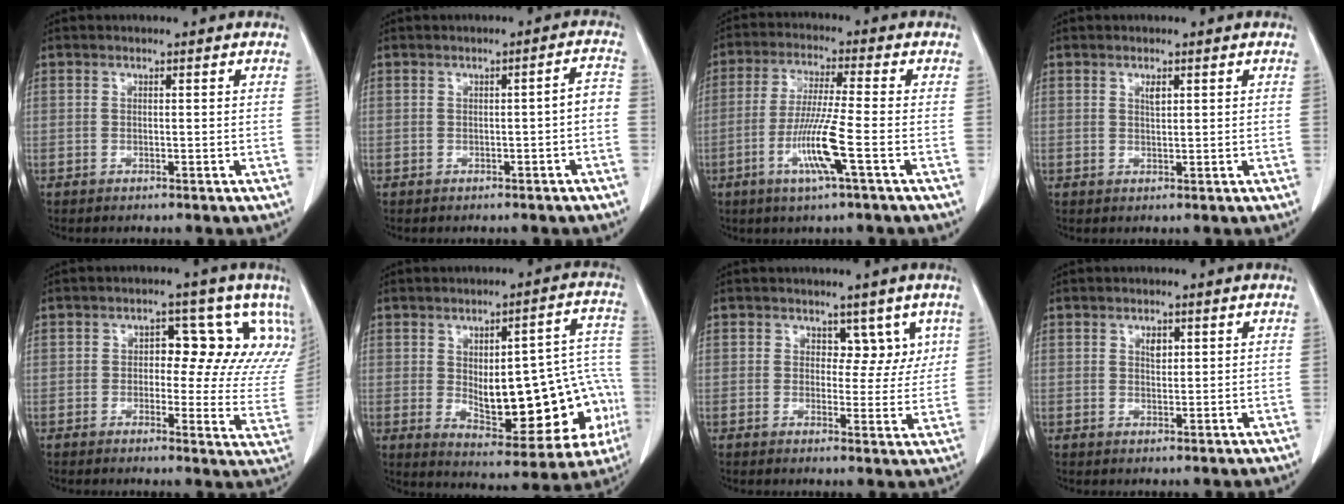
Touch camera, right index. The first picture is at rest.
{"total": 2.5, "force": [-0.9, 0.4, 2.3], "torque": [-0.025, 0.009, -0.012]}
{"total": 9.0, "force": [-3.1, -0.6, 8.4], "torque": [-0.166, -0.013, -0.063]}
{"total": 1.2, "force": [0.6, 0.4, 1.0], "torque": [-0.019, -0.001, 0.012]}
{"total": 11.5, "force": [4.8, 5.9, 8.6], "torque": [-0.082, 0.003, 0.039]}
{"total": 20.9, "force": [-2.7, 7.8, 19.2], "torque": [-0.197, 0.035, -0.004]}
{"total": 4.5, "force": [2.4, 3.1, 2.3], "torque": [-0.004, 0.003, 0.029]}
{"total": 1.6, "force": [0.7, 0.9, 1.1], "torque": [-0.016, -0.001, 0.014]}